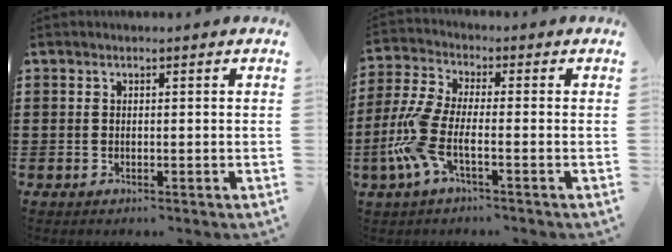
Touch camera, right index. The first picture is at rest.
{"total": 7.2, "force": [-2.8, 2.6, 6.1], "torque": [-0.163, -0.012, -0.063]}